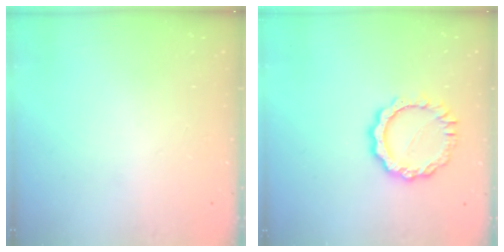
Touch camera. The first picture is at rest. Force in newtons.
{"total": 9.8, "press": 9.8, "slide": 0.9}